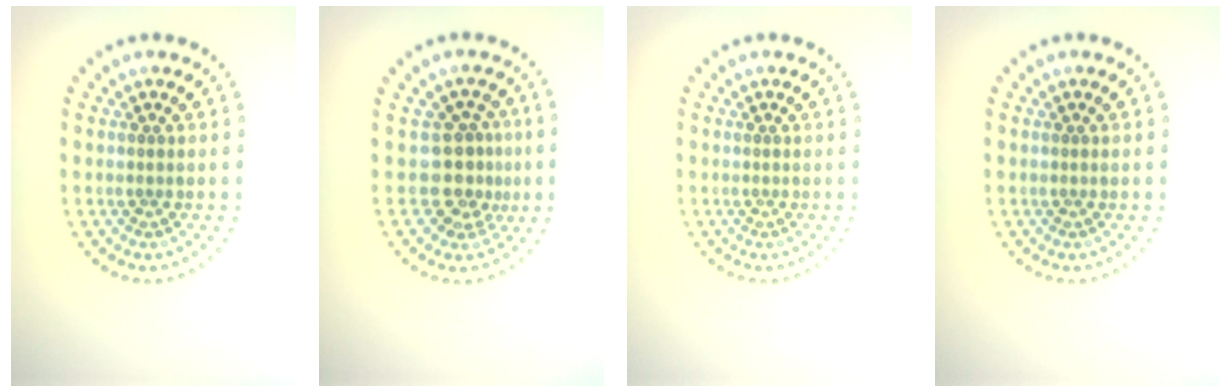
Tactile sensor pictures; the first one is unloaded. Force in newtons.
{"total": 3.1, "press": 2.3, "slide": 2.0}
{"total": 0.0}
{"total": 0.0}